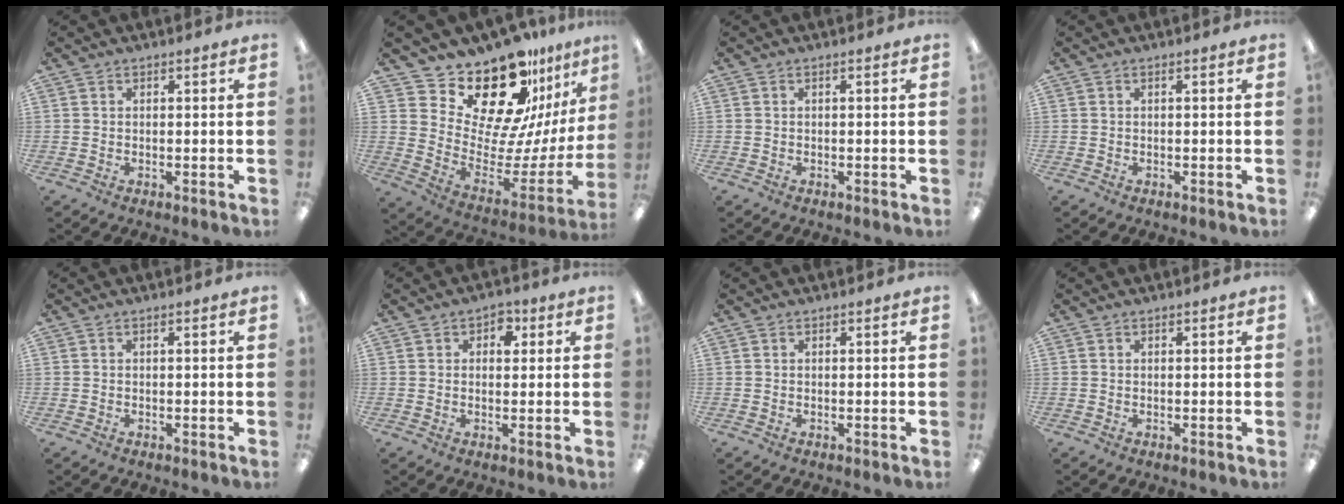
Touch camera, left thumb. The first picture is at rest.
{"total": 23.3, "force": [19.0, 8.7, 10.4], "torque": [-0.162, -0.153, 0.334]}
{"total": 0.0}
{"total": 0.0}
{"total": 0.0}
{"total": 3.5, "force": [1.5, 2.5, 2.0], "torque": [-0.011, -0.004, 0.018]}
{"total": 0.0}
{"total": 0.0}